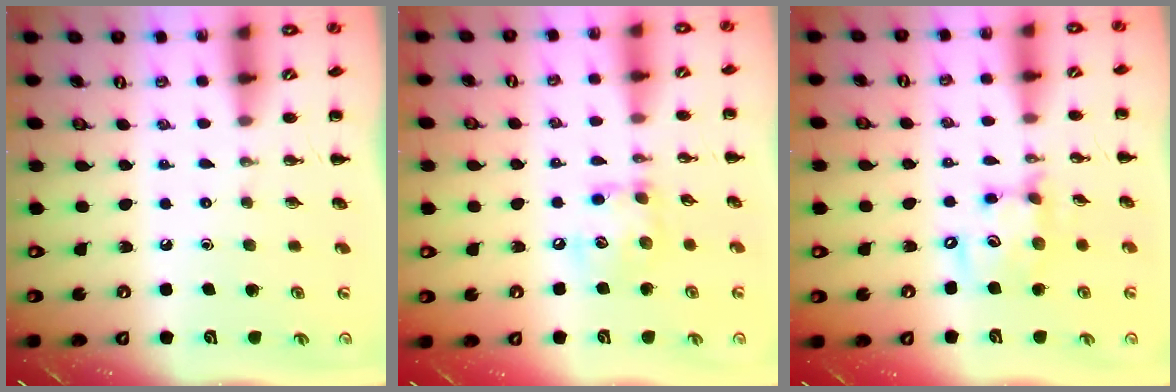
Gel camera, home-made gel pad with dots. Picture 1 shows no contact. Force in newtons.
{"total": 10.1, "press": 10.1, "slide": 0.4}
{"total": 12.0, "press": 11.7, "slide": 2.8}